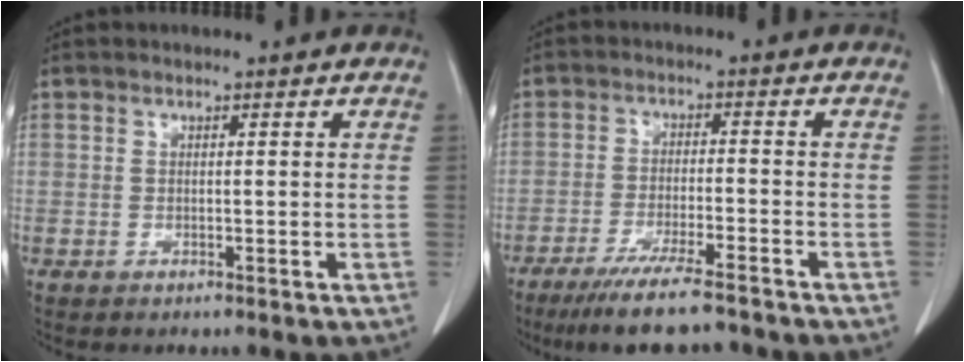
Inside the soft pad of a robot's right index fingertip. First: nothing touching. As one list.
[{"total": 10.2, "force": [-8.4, 0.7, 5.8], "torque": [-0.093, -0.025, -0.135]}]